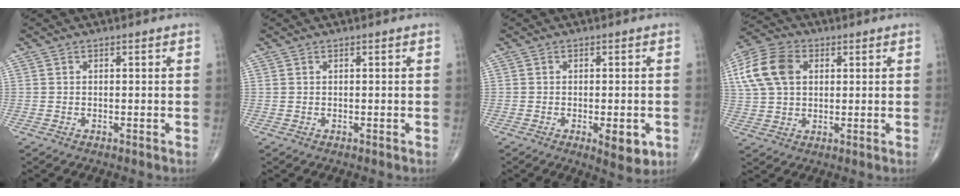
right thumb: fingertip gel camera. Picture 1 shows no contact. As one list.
[{"total": 0.0}, {"total": 4.3, "force": [-1.3, 1.7, 3.7], "torque": [-0.040, -0.007, -0.011]}, {"total": 12.1, "force": [3.2, 8.4, 8.2], "torque": [-0.158, 0.009, 0.057]}]